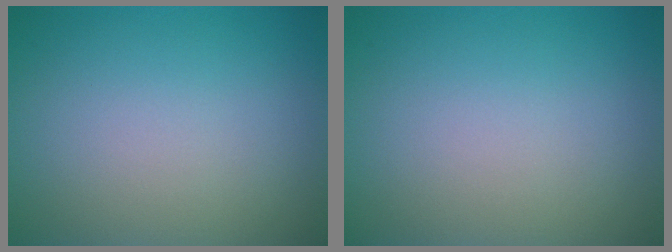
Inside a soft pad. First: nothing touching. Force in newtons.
{"total": 0.0}